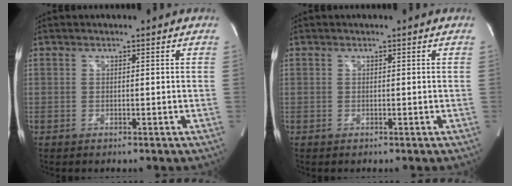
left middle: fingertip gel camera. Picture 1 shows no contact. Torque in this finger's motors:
{"motor_torque": [-0.01, 0.02, 0.00, 0.00]}